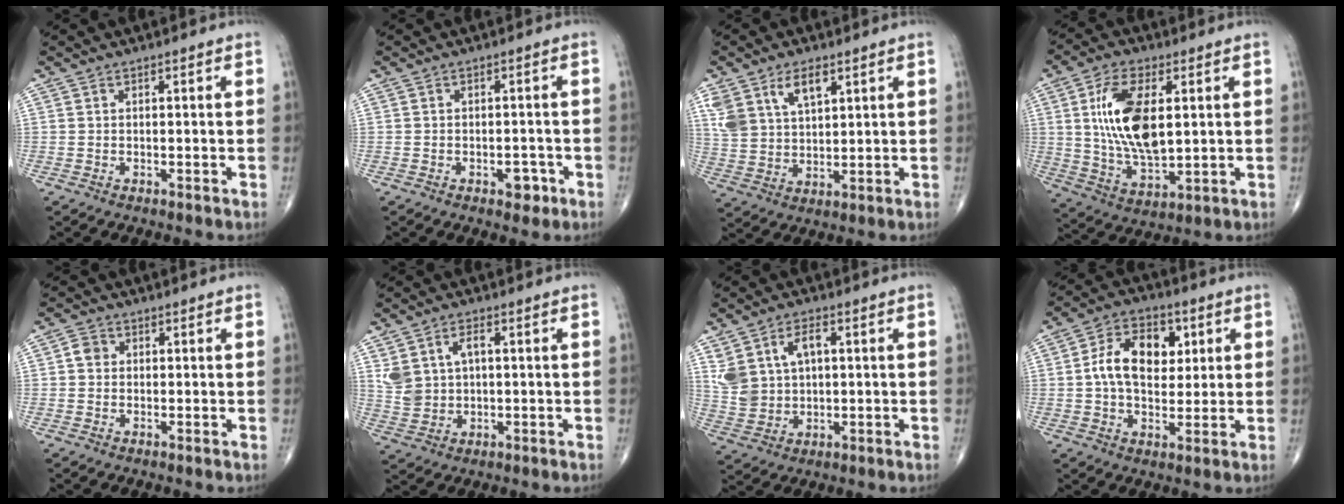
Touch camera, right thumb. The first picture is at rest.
{"total": 3.0, "force": [-1.5, 1.7, 1.9], "torque": [-0.012, 0.008, -0.016]}
{"total": 9.2, "force": [4.9, 5.0, 6.0], "torque": [-0.108, -0.012, 0.102]}
{"total": 15.5, "force": [2.9, 7.5, 13.3], "torque": [-0.247, -0.017, 0.060]}
{"total": 2.4, "force": [0.2, 2.1, 1.0], "torque": [-0.009, 0.005, 0.000]}
{"total": 6.8, "force": [1.8, 4.6, 4.7], "torque": [-0.081, -0.001, 0.042]}
{"total": 9.1, "force": [2.7, 6.0, 6.2], "torque": [-0.106, -0.001, 0.061]}
{"total": 12.3, "force": [2.2, 8.1, 9.1], "torque": [-0.126, 0.007, 0.031]}